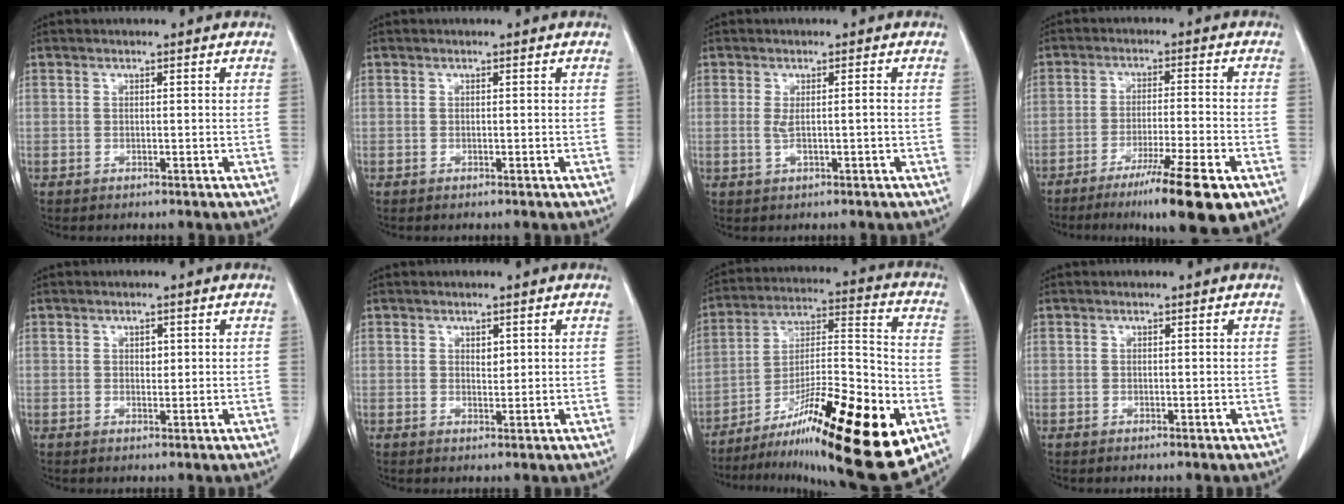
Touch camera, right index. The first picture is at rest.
{"total": 0.0}
{"total": 2.4, "force": [-0.2, 0.0, 2.4], "torque": [-0.046, 0.003, 0.001]}
{"total": 11.8, "force": [-7.4, 0.1, 9.3], "torque": [-0.141, -0.028, -0.117]}
{"total": 1.2, "force": [0.3, 0.8, 0.9], "torque": [-0.009, -0.001, 0.005]}
{"total": 1.3, "force": [0.5, 0.7, 0.9], "torque": [-0.010, -0.005, 0.010]}
{"total": 25.4, "force": [-13.3, 3.6, 21.3], "torque": [-0.296, -0.018, -0.213]}
{"total": 0.0}